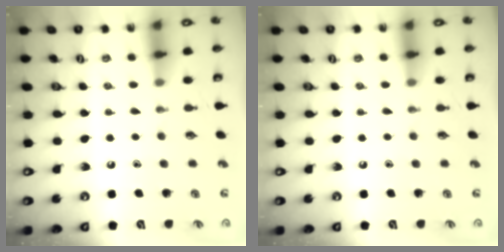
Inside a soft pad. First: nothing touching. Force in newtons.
{"total": 0.0}